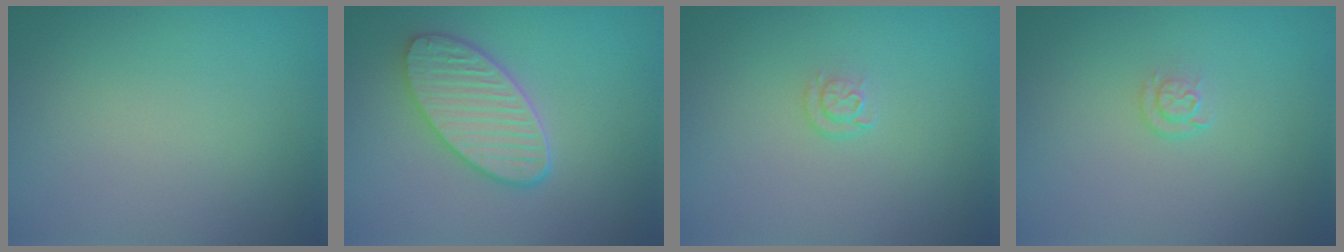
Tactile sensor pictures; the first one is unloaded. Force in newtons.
{"total": 5.1, "press": 4.5, "slide": 2.5}
{"total": 1.1, "press": 0.6, "slide": 0.9}
{"total": 1.1, "press": 0.6, "slide": 0.9}